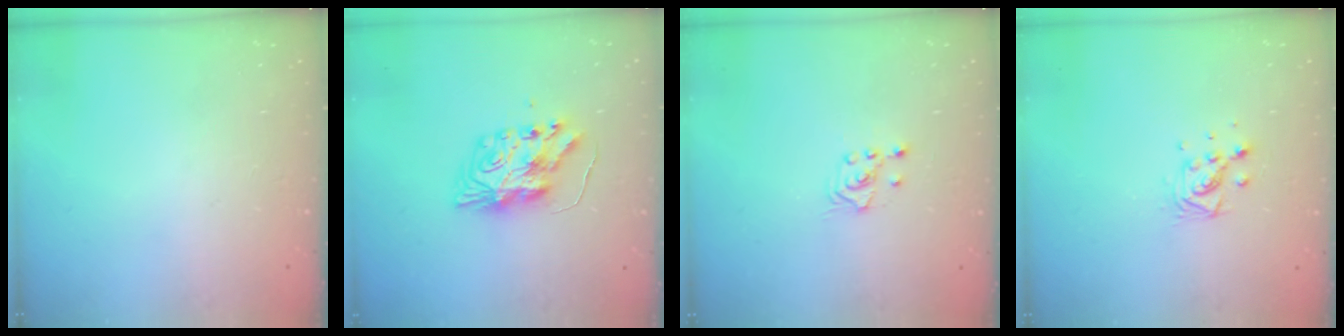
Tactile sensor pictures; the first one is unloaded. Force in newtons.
{"total": 9.3, "press": 9.3, "slide": 0.7}
{"total": 2.5, "press": 2.4, "slide": 0.9}
{"total": 7.7, "press": 7.3, "slide": 2.4}